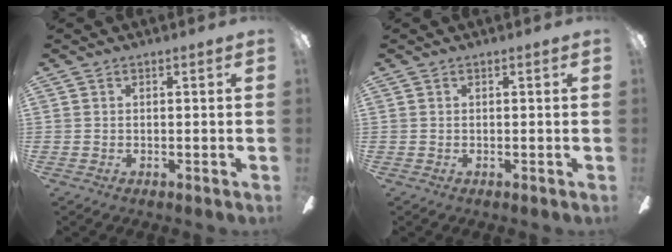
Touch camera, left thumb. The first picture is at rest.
{"total": 0.0}